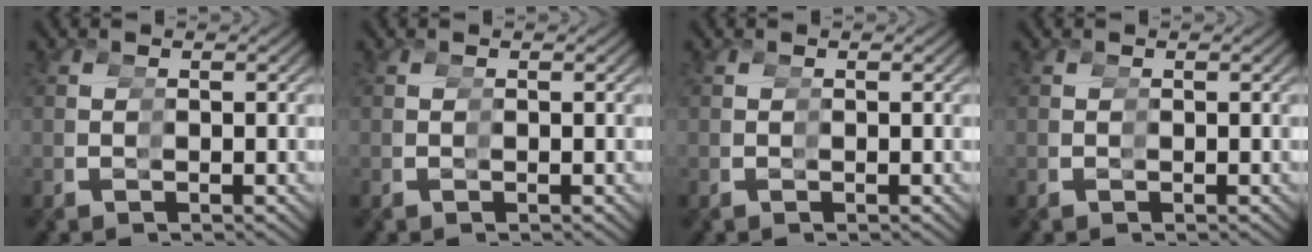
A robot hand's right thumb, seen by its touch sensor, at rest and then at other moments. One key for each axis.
{"total": 0.0}
{"total": 0.0}
{"total": 0.0}